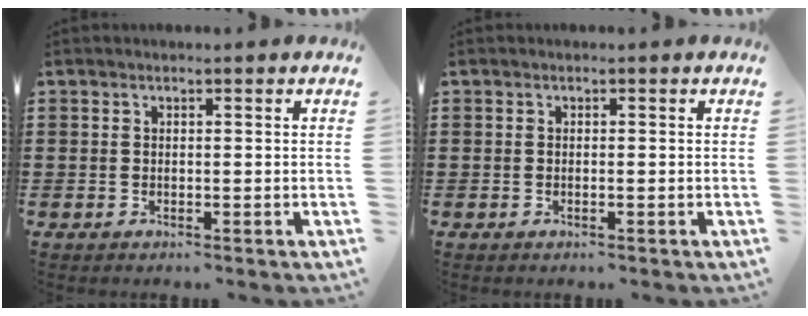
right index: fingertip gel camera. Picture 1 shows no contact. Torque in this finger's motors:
{"motor_torque": [0.19, 0.14, -0.01, 0.00]}